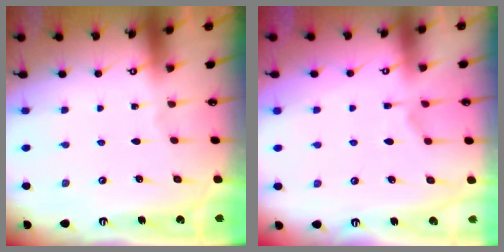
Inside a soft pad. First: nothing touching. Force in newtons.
{"total": 1.6, "press": 0.9, "slide": 1.4}